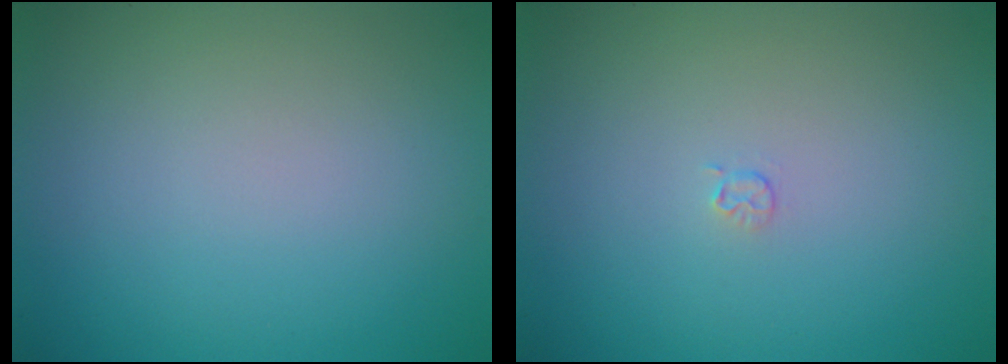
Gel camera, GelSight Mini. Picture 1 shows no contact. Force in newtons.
{"total": 0.6, "press": 0.3, "slide": 0.6}